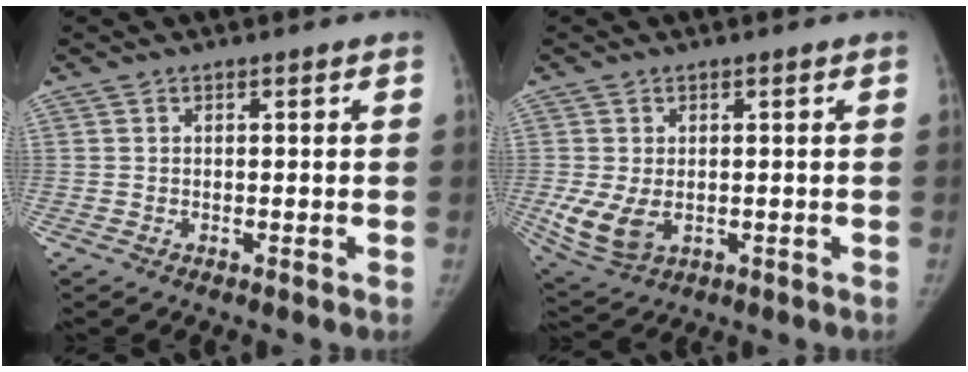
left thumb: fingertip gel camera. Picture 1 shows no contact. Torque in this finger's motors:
{"motor_torque": [-0.06, 0.51, 1.01, 0.00, 0.30]}